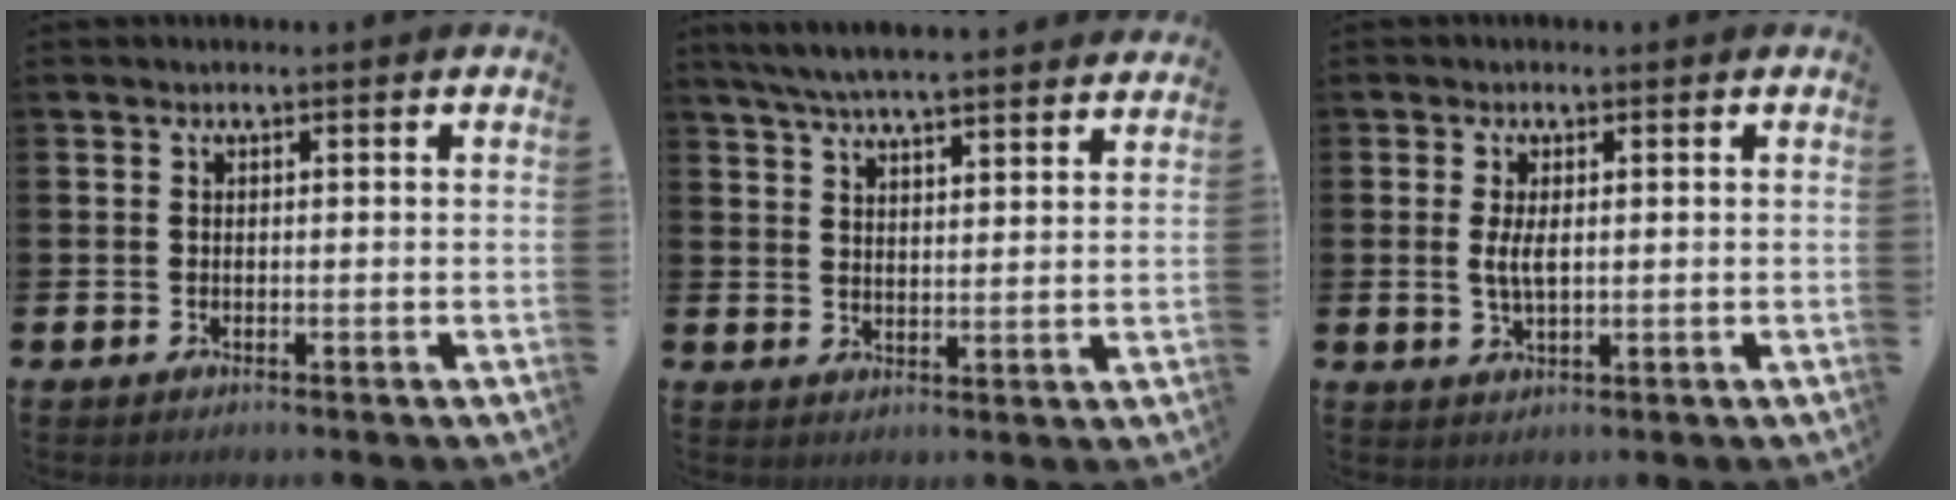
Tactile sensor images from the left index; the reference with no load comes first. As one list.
[{"total": 6.4, "force": [6.2, 0.2, 1.5], "torque": [-0.045, -0.034, 0.110]}, {"total": 3.0, "force": [0.5, 1.1, 2.7], "torque": [-0.051, 0.002, 0.007]}]